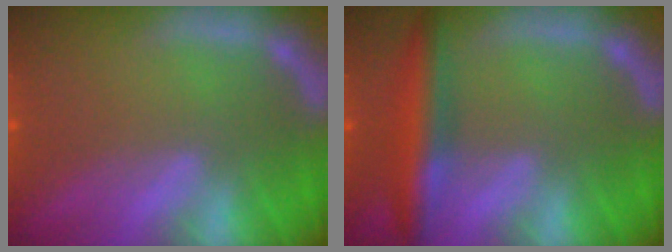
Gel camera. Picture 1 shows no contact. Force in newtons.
{"total": 5.0}